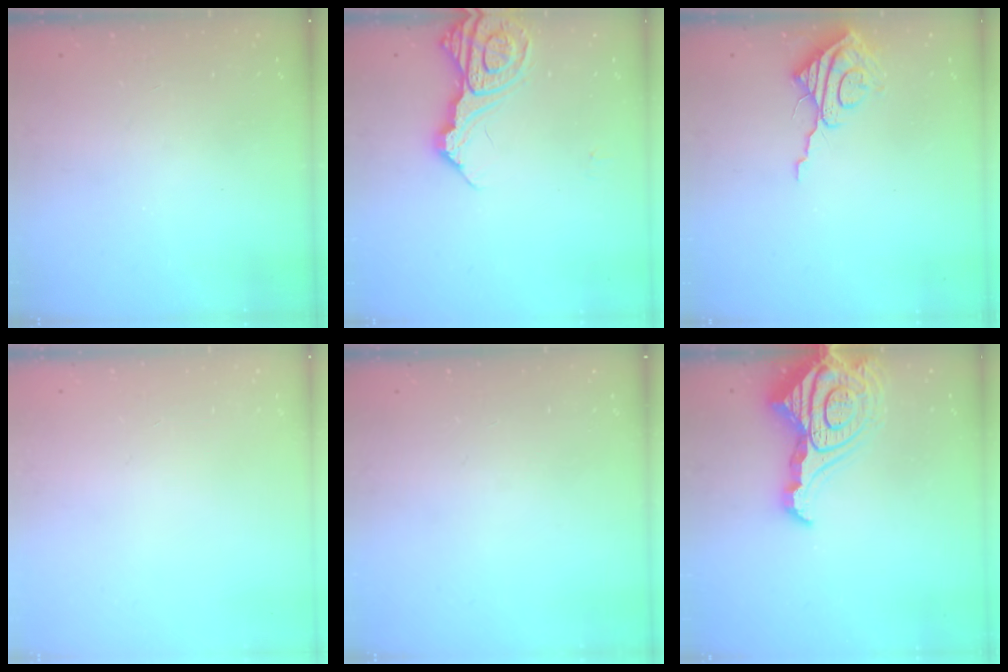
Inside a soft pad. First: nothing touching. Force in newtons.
{"total": 15.7, "press": 15.6, "slide": 1.8}
{"total": 9.4, "press": 9.4, "slide": 1.0}
{"total": 0.0}
{"total": 0.0}
{"total": 20.4, "press": 20.3, "slide": 2.1}